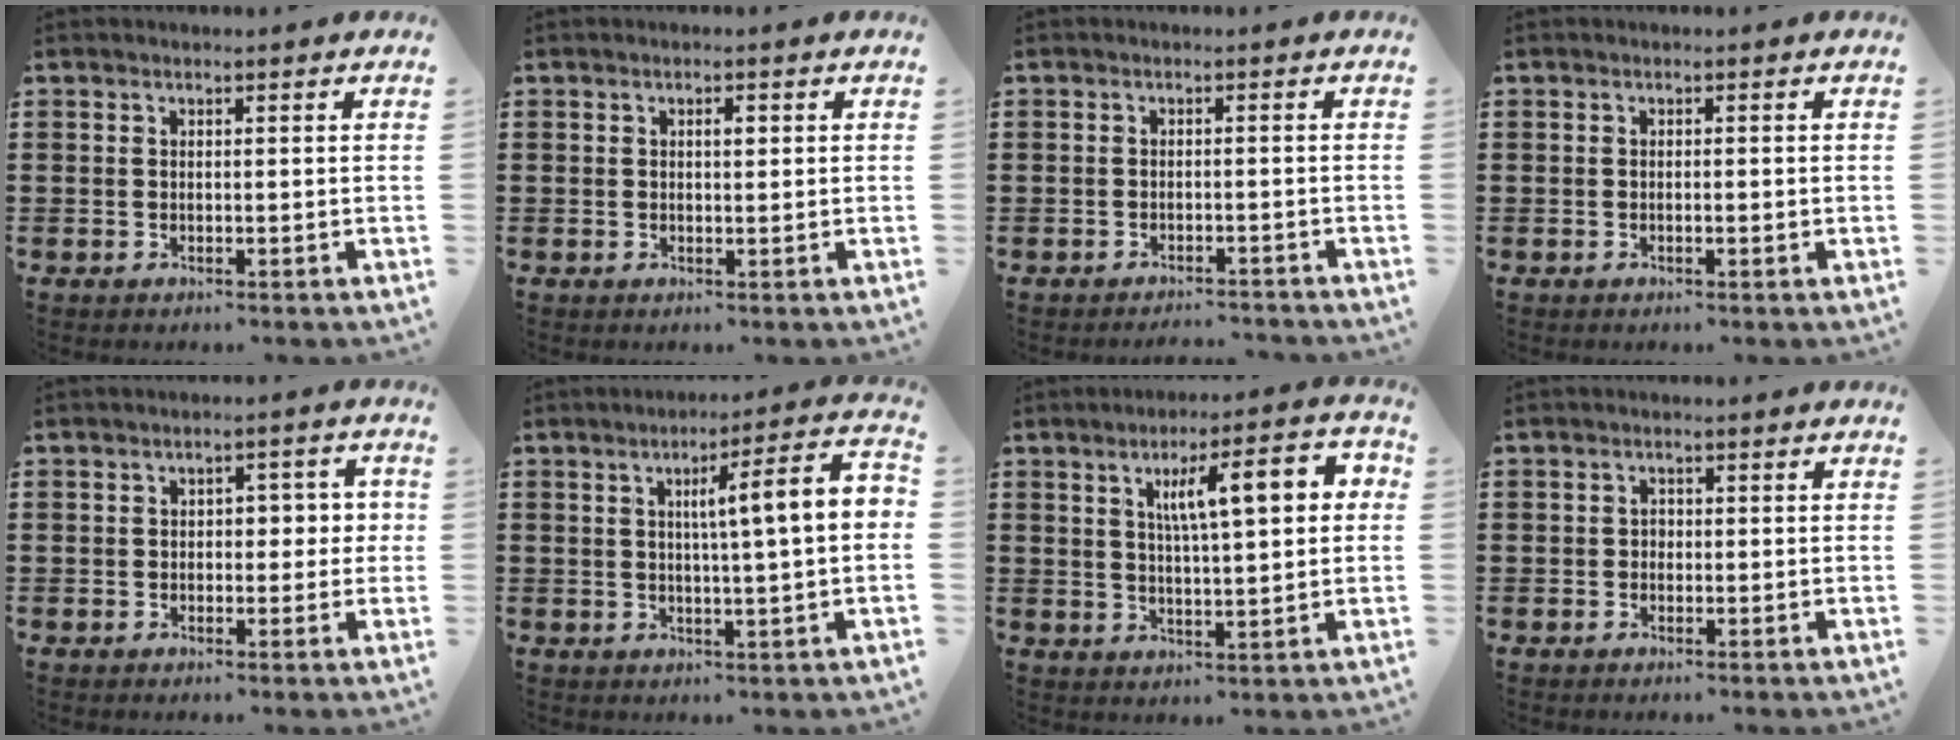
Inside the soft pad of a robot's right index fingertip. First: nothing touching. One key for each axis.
{"total": 1.4, "fx": 0.3, "fy": 0.5, "fz": 1.2, "tx": -0.024, "ty": 0.005, "tz": 0.003}
{"total": 2.0, "fx": -2.0, "fy": 0.1, "fz": -0.2, "tx": -0.002, "ty": 0.003, "tz": -0.046}
{"total": 0.6, "fx": -0.2, "fy": 0.1, "fz": 0.5, "tx": -0.009, "ty": -0.003, "tz": -0.003}
{"total": 3.2, "fx": -0.1, "fy": 2.2, "fz": 2.3, "tx": -0.033, "ty": 0.003, "tz": -0.010}
{"total": 7.4, "fx": 0.8, "fy": 0.1, "fz": 7.3, "tx": -0.122, "ty": -0.012, "tz": -0.001}
{"total": 9.3, "fx": 2.6, "fy": 2.4, "fz": 8.5, "tx": -0.152, "ty": 0.004, "tz": 0.037}
{"total": 0.9, "fx": -0.3, "fy": 0.7, "fz": 0.5, "tx": -0.012, "ty": -0.001, "tz": -0.006}